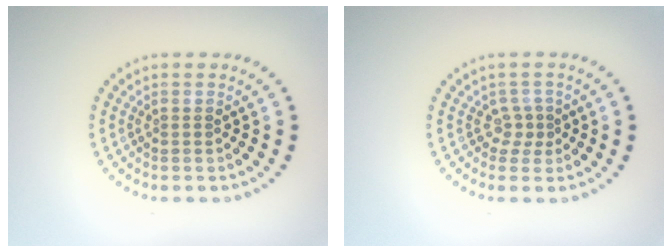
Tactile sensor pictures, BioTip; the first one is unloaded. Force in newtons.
{"total": 1.6, "press": 1.0, "slide": 1.2}